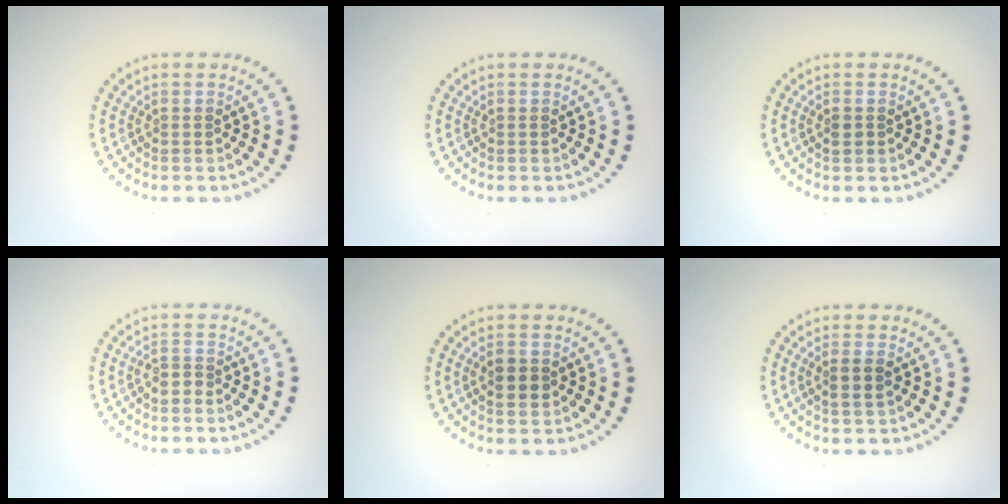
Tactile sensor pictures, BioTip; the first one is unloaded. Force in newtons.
{"total": 0.0}
{"total": 1.0, "press": 0.9, "slide": 0.3}
{"total": 1.6, "press": 1.2, "slide": 1.0}
{"total": 2.3, "press": 2.3, "slide": 0.1}
{"total": 1.7, "press": 1.6, "slide": 0.6}